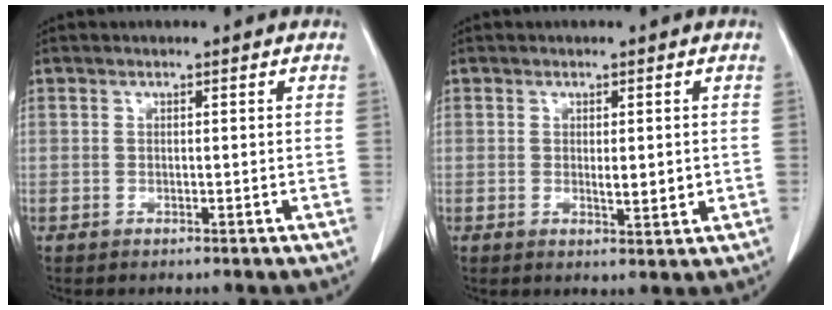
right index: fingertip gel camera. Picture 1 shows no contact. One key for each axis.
{"total": 2.9, "fx": 0.0, "fy": 1.0, "fz": 2.8, "tx": -0.040, "ty": -0.005, "tz": 0.002}